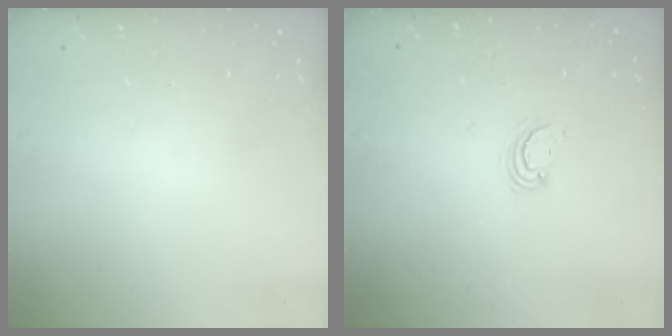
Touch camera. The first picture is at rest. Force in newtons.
{"total": 3.0, "press": 3.0, "slide": 0.2}